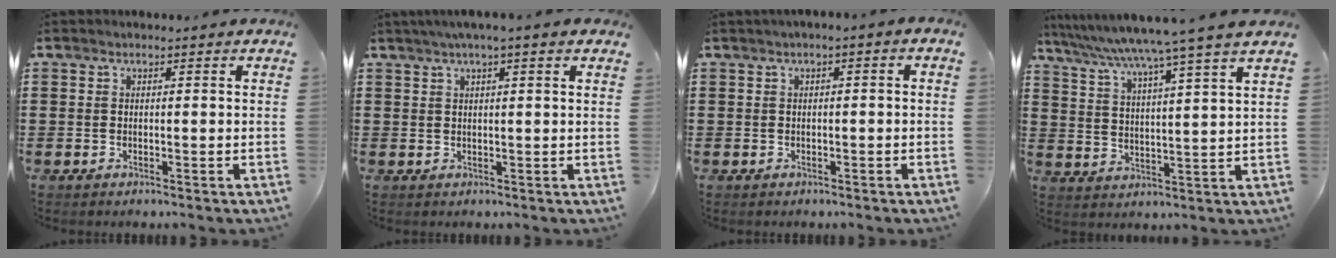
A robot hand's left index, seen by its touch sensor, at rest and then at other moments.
{"total": 2.0, "force": [1.3, 0.3, 1.5], "torque": [-0.032, 0.003, 0.023]}
{"total": 1.2, "force": [-0.9, 0.5, 0.6], "torque": [-0.014, 0.003, -0.021]}
{"total": 6.3, "force": [5.3, -1.8, 2.9], "torque": [-0.076, -0.043, 0.083]}